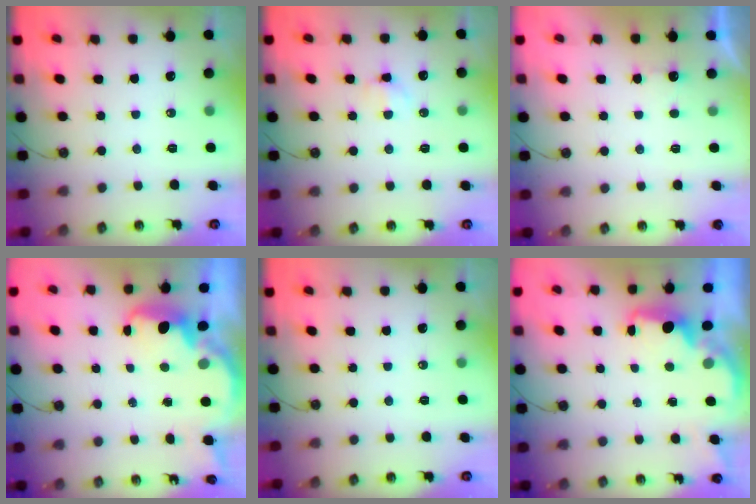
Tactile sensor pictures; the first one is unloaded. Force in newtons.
{"total": 4.2, "press": 4.0, "slide": 1.1}
{"total": 1.0, "press": 0.7, "slide": 0.6}
{"total": 3.8, "press": 3.8, "slide": 0.4}
{"total": 0.0}
{"total": 2.2, "press": 2.1, "slide": 0.8}